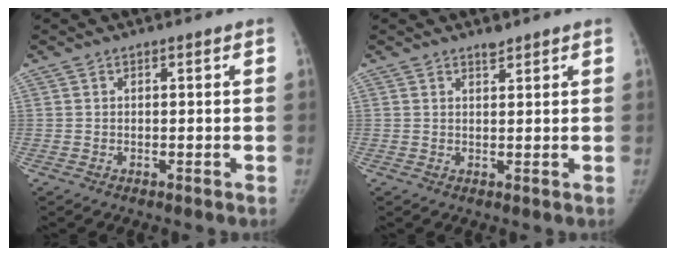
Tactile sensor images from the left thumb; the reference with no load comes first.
{"total": 1.6, "force": [1.4, 0.5, 0.6], "torque": [-0.003, -0.012, 0.024]}